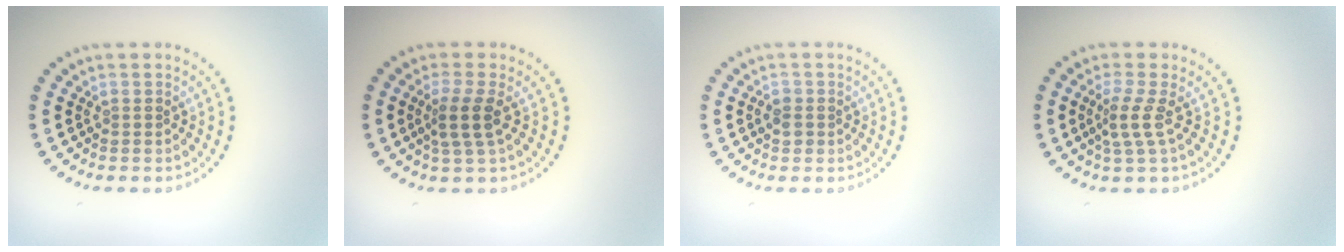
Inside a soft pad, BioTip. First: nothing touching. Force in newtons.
{"total": 2.5, "press": 2.0, "slide": 1.5}
{"total": 1.2, "press": 1.2, "slide": 0.4}
{"total": 2.4, "press": 1.6, "slide": 1.7}